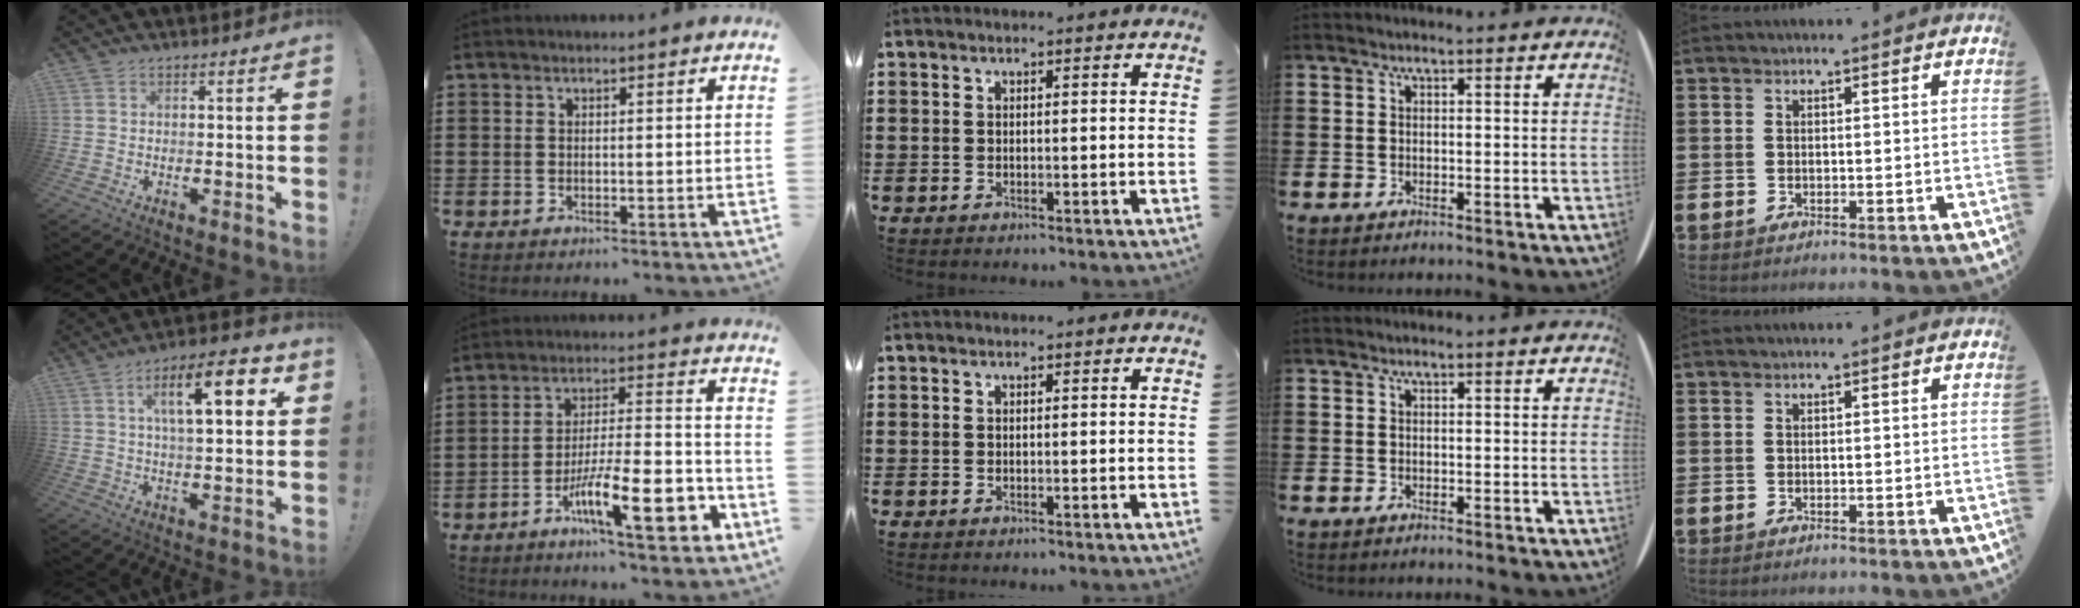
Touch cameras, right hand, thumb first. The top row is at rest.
{"thumb": {"total": 14.0, "force": [4.5, 4.6, 12.4], "torque": [-0.190, 0.000, 0.064]}, "index": {"total": 15.1, "force": [-7.6, 3.7, 12.5], "torque": [-0.210, 0.019, -0.122]}}